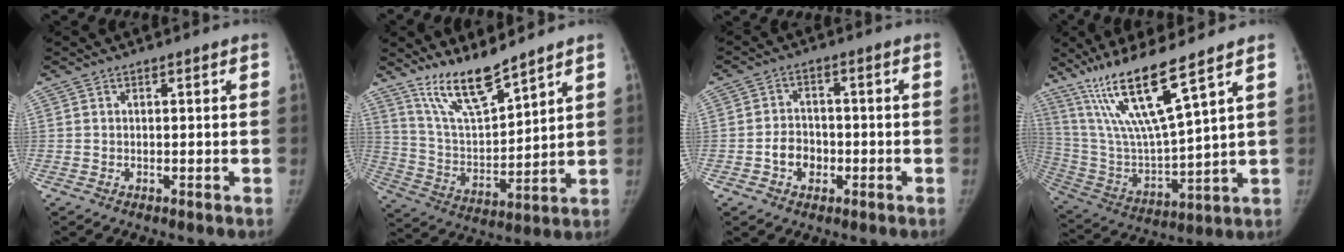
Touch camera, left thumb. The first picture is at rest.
{"total": 12.1, "force": [9.9, 2.3, 6.7], "torque": [-0.108, -0.069, 0.197]}
{"total": 5.3, "force": [-1.8, 4.3, 2.7], "torque": [-0.021, 0.019, -0.034]}
{"total": 17.2, "force": [11.0, 1.5, 13.2], "torque": [-0.255, -0.061, 0.221]}